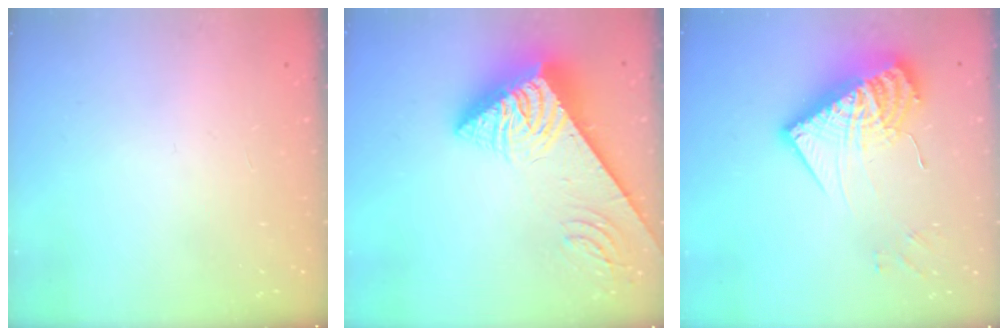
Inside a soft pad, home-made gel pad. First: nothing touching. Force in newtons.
{"total": 8.4, "press": 8.3, "slide": 1.1}
{"total": 21.2, "press": 21.1, "slide": 1.8}